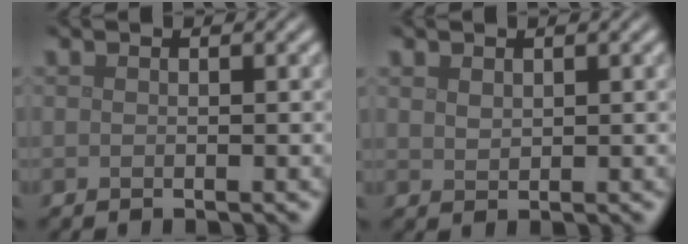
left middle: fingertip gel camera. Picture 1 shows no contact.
{"total": 1.1, "force": [0.7, 0.7, 0.5], "torque": [-0.013, 0.000, 0.018]}